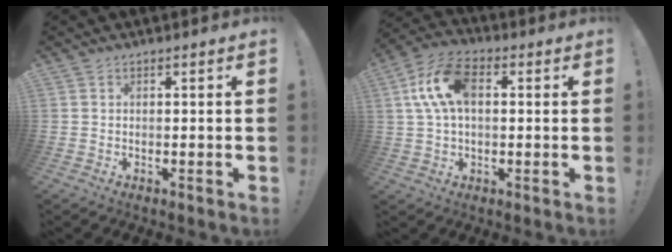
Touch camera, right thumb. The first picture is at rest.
{"total": 13.0, "force": [2.3, 7.8, 10.2], "torque": [-0.194, 0.012, 0.046]}